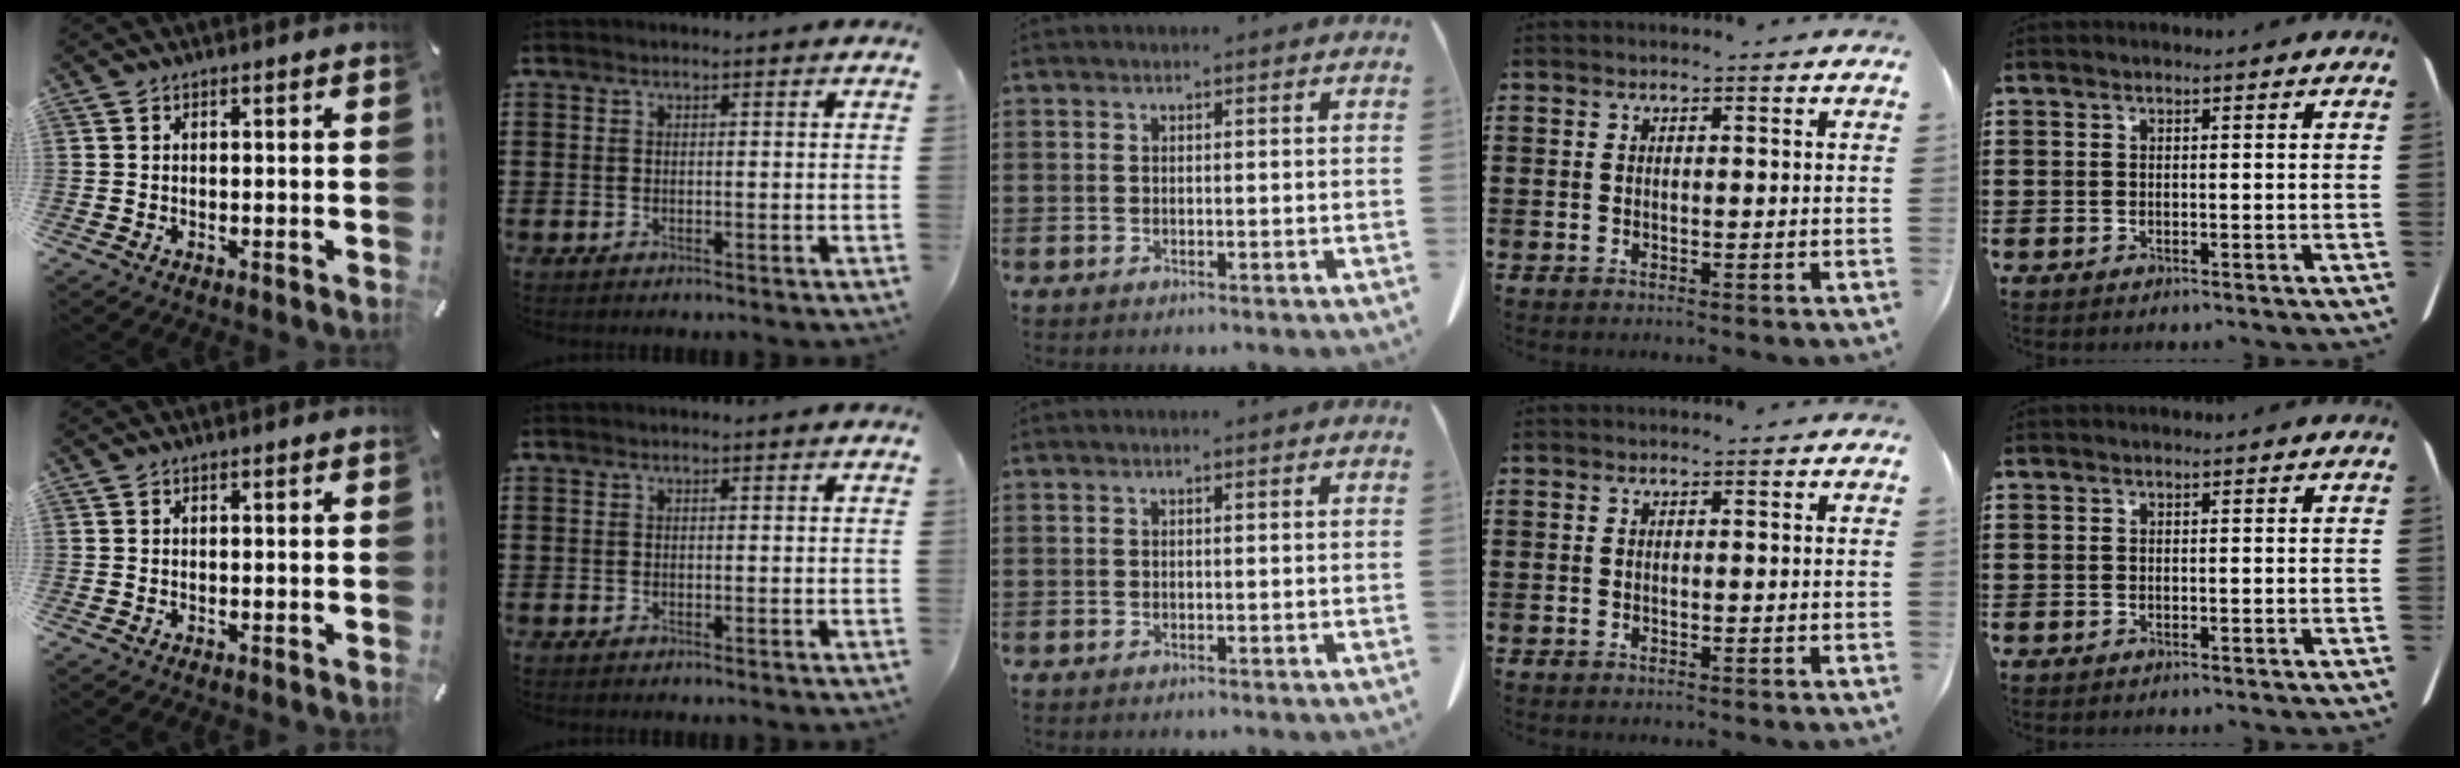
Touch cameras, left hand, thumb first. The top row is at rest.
{}